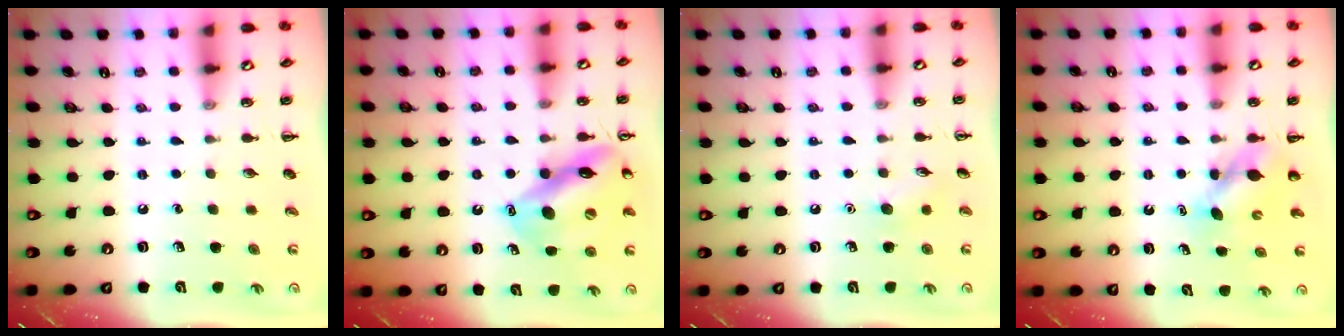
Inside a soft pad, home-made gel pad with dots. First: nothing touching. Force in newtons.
{"total": 15.2, "press": 15.0, "slide": 2.5}
{"total": 6.3, "press": 6.1, "slide": 1.6}
{"total": 5.2, "press": 5.2, "slide": 0.4}